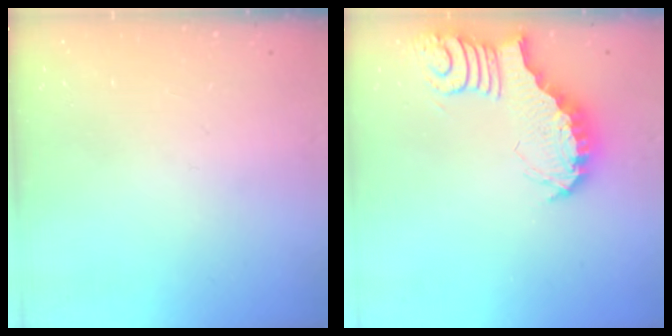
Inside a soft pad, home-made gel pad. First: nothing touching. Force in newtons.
{"total": 3.8, "press": 3.8, "slide": 0.4}